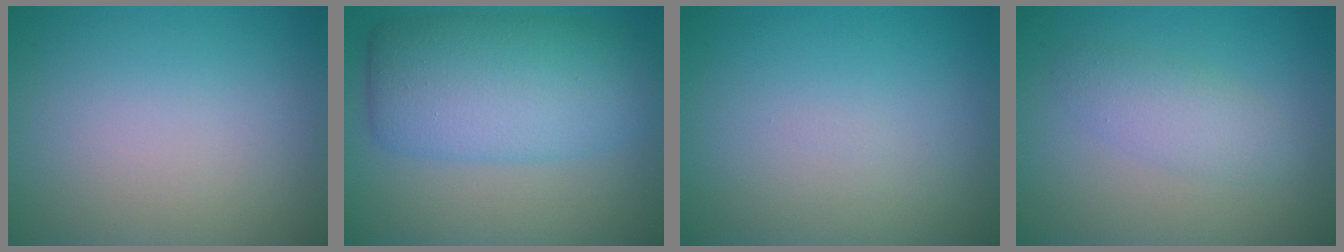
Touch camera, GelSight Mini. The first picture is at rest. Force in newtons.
{"total": 8.4, "press": 8.4, "slide": 0.0}
{"total": 0.0}
{"total": 2.4, "press": 2.4, "slide": 0.2}